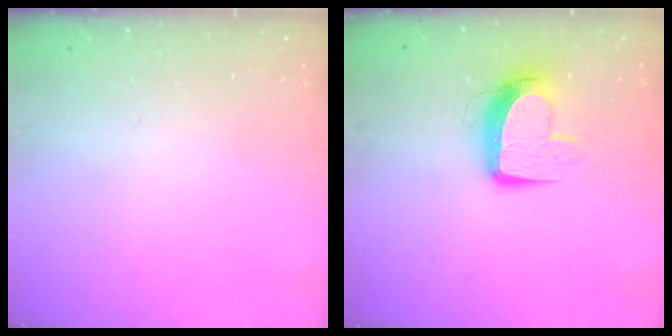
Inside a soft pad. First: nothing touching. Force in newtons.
{"total": 10.3, "press": 10.3, "slide": 0.8}